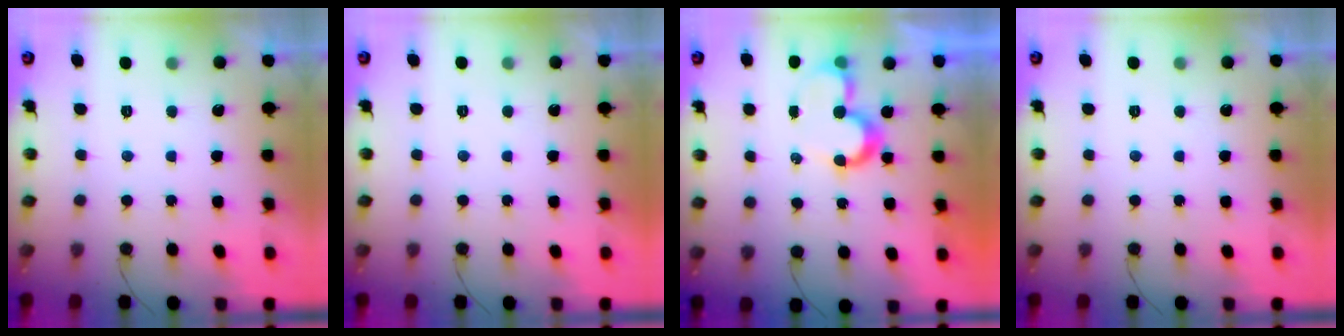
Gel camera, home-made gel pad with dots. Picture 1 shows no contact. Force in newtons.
{"total": 1.8, "press": 1.7, "slide": 0.0}
{"total": 7.9, "press": 7.9, "slide": 0.2}
{"total": 1.9, "press": 1.9, "slide": 0.1}